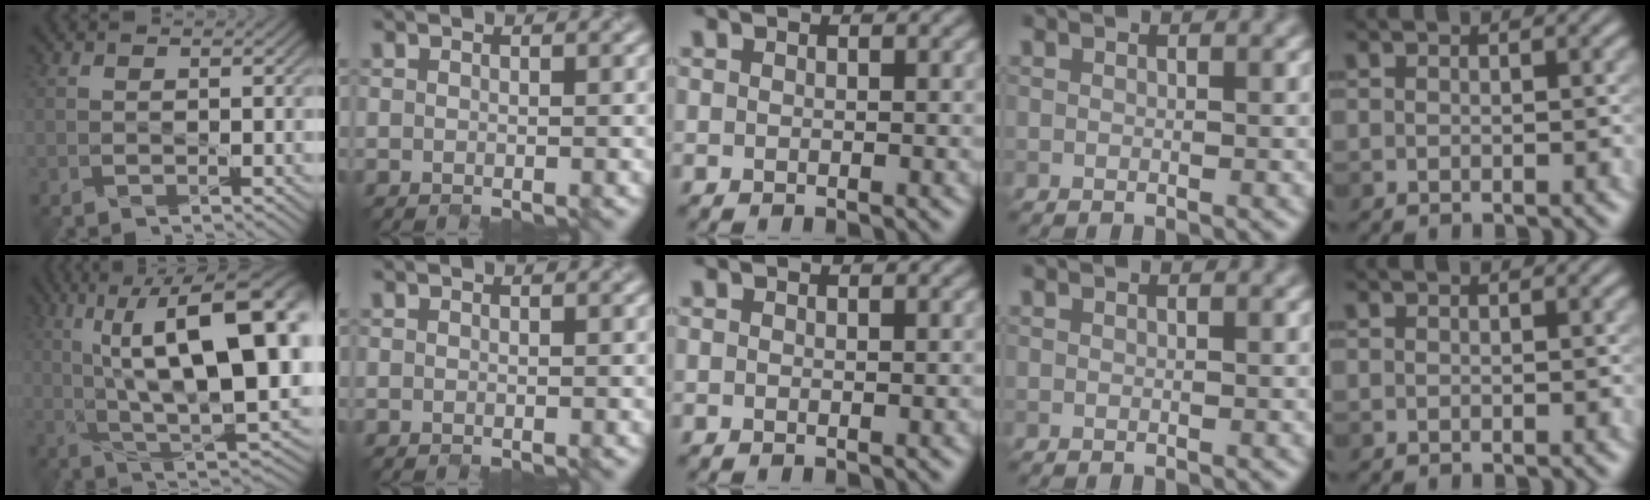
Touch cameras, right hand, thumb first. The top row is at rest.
{"thumb": {"total": 18.7, "force": [4.2, 7.3, 16.7], "torque": [-0.247, 0.027, 0.073]}}